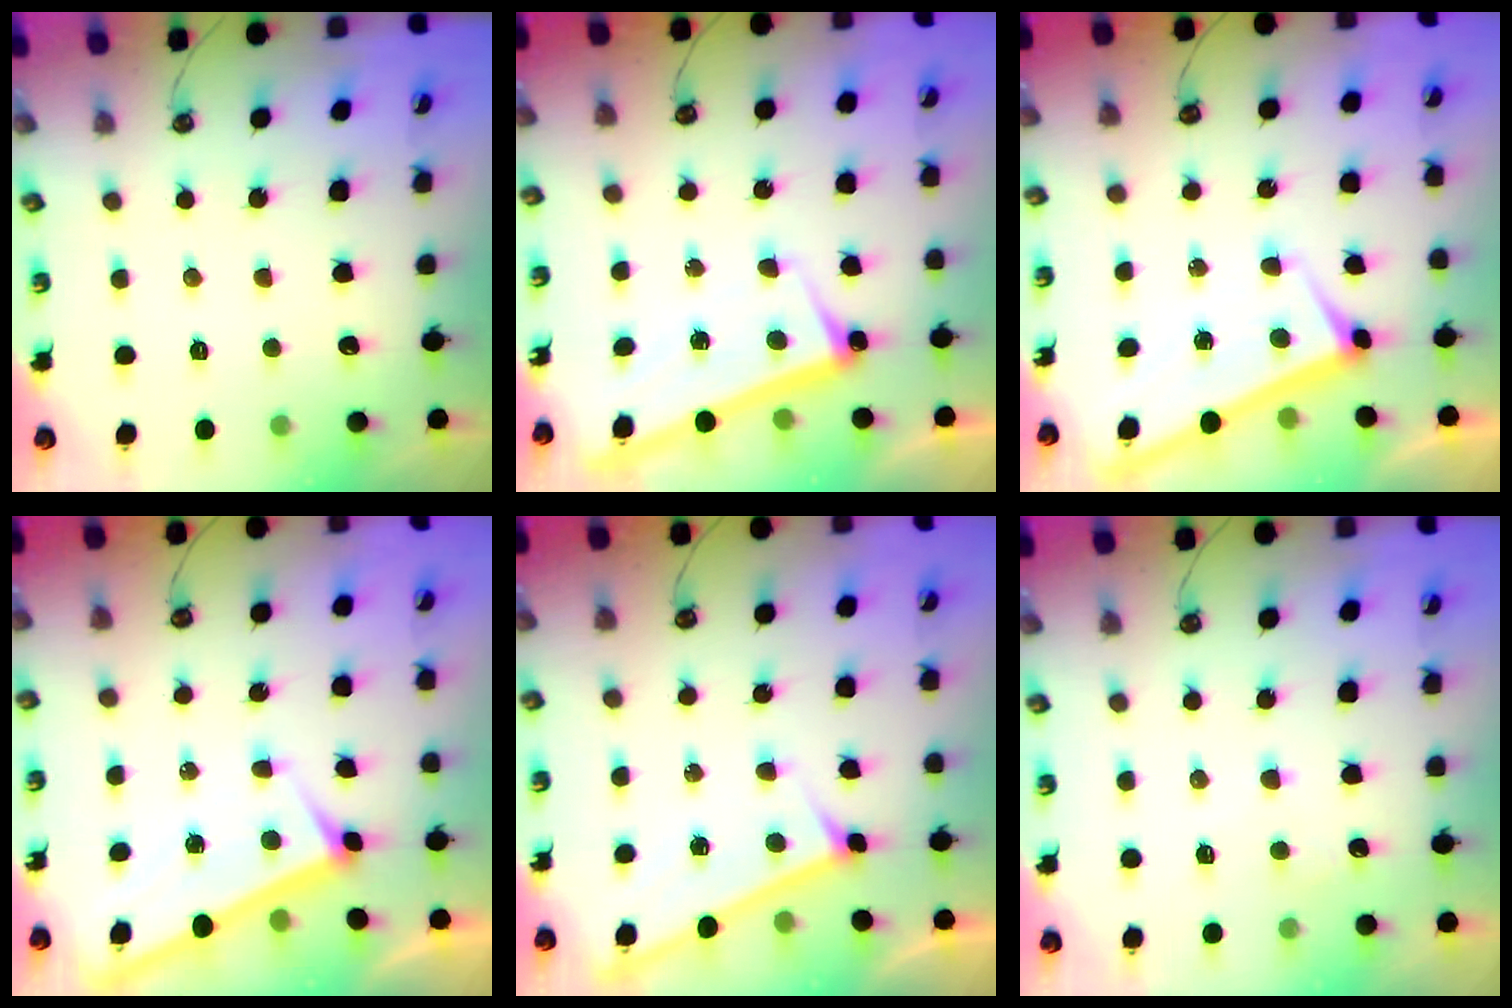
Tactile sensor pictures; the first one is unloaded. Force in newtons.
{"total": 2.5, "press": 2.4, "slide": 0.5}
{"total": 1.2, "press": 1.2, "slide": 0.1}
{"total": 2.6, "press": 2.6, "slide": 0.2}
{"total": 3.4, "press": 3.4, "slide": 0.3}
{"total": 2.4, "press": 2.4, "slide": 0.4}